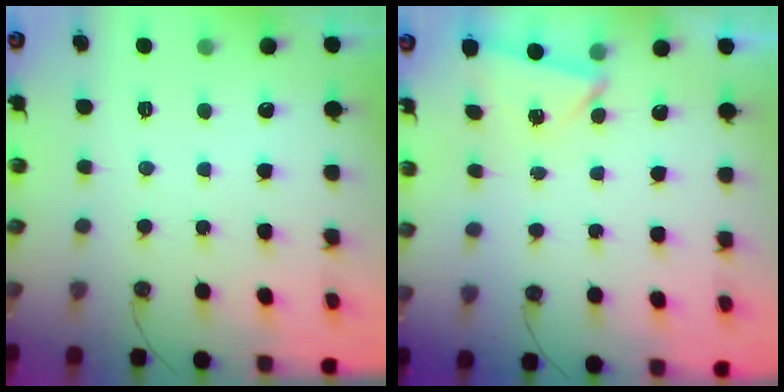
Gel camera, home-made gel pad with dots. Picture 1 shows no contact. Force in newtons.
{"total": 2.3, "press": 2.0, "slide": 1.2}